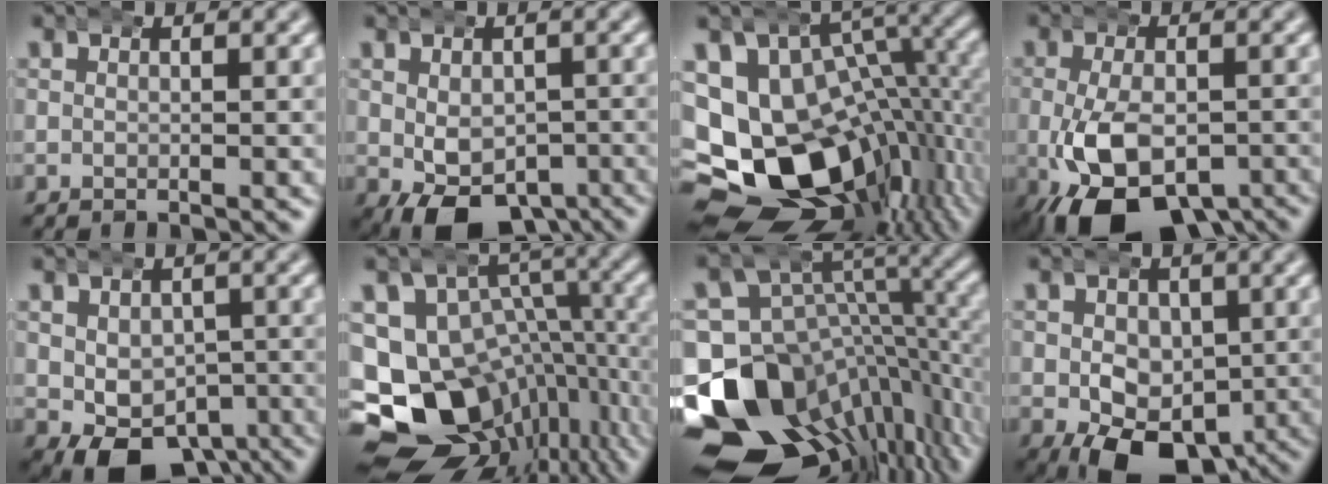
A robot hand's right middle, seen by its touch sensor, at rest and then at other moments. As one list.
[{"total": 7.2, "force": [-4.6, 4.0, 3.8], "torque": [-0.066, -0.037, -0.058]}, {"total": 22.6, "force": [-4.5, 18.1, 12.8], "torque": [-0.225, -0.080, -0.058]}, {"total": 10.0, "force": [-5.1, 5.1, 6.9], "torque": [-0.143, -0.033, -0.064]}, {"total": 8.4, "force": [-5.4, 5.2, 3.8], "torque": [-0.061, -0.049, -0.066]}, {"total": 19.6, "force": [-4.5, 16.0, 10.4], "torque": [-0.194, -0.073, -0.062]}, {"total": 21.0, "force": [-4.9, 15.8, 12.9], "torque": [-0.214, -0.076, -0.056]}, {"total": 8.6, "force": [-3.7, 5.5, 5.5], "torque": [-0.092, -0.044, -0.039]}]